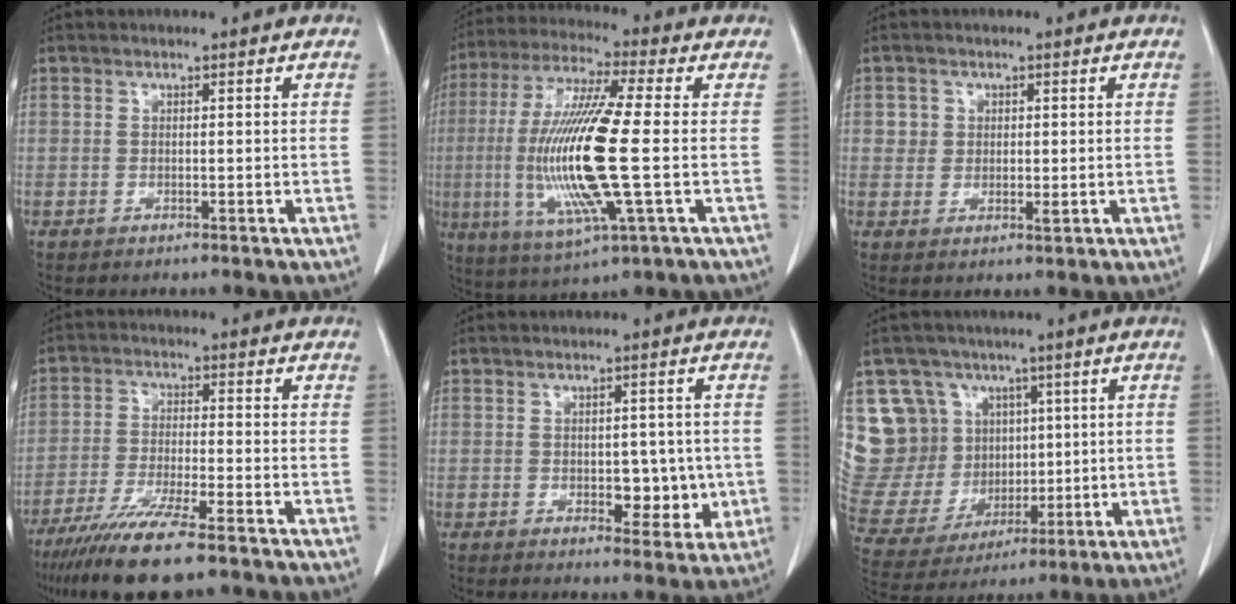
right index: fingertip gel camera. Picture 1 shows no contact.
{"total": 17.7, "force": [-1.7, 1.2, 17.6], "torque": [-0.373, -0.013, -0.036]}
{"total": 2.8, "force": [0.9, 2.5, 0.7], "torque": [-0.008, -0.005, 0.013]}
{"total": 11.8, "force": [-8.7, 0.7, 7.9], "torque": [-0.137, -0.030, -0.144]}
{"total": 5.6, "force": [-0.7, 3.3, 4.4], "torque": [-0.042, 0.003, 0.000]}
{"total": 17.7, "force": [6.4, 15.5, 5.9], "torque": [-0.153, 0.072, 0.155]}